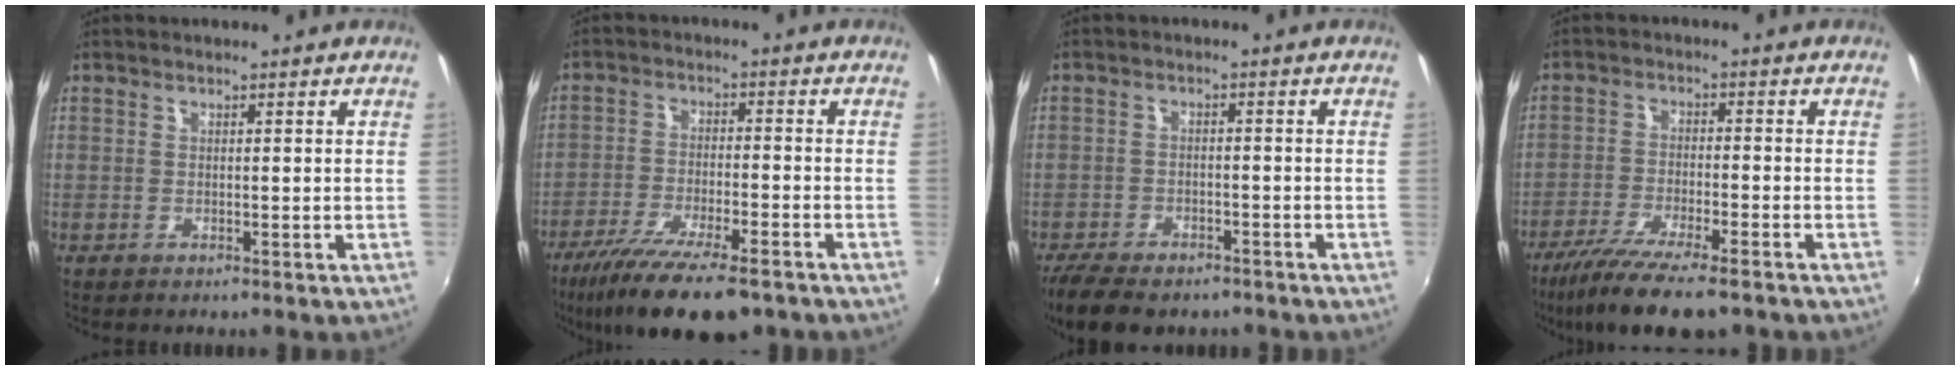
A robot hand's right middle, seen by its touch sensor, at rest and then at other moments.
{"total": 15.0, "force": [-10.9, 3.7, 9.6], "torque": [-0.194, -0.046, -0.181]}
{"total": 10.6, "force": [-8.3, 4.0, 5.2], "torque": [-0.119, -0.027, -0.135]}
{"total": 12.0, "force": [-9.2, 1.9, 7.4], "torque": [-0.159, -0.038, -0.160]}